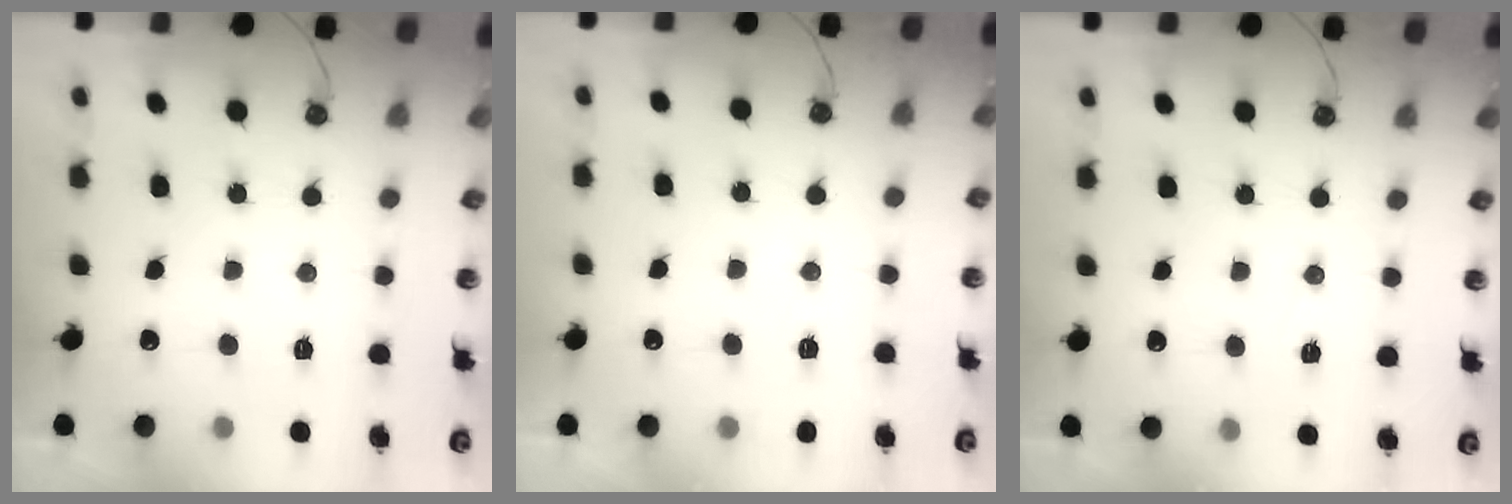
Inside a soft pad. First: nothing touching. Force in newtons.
{"total": 2.7, "press": 2.6, "slide": 0.8}
{"total": 4.3, "press": 3.3, "slide": 2.8}